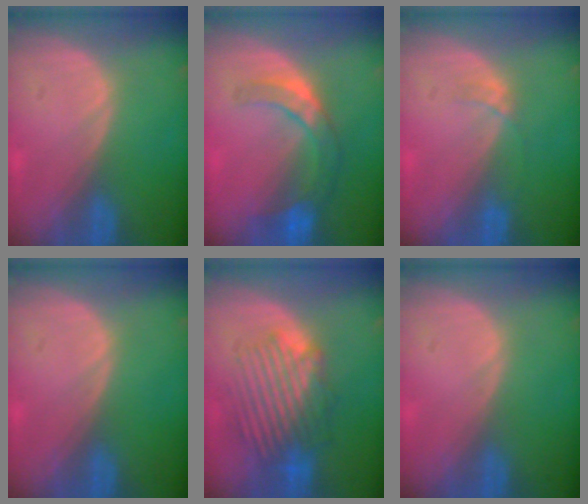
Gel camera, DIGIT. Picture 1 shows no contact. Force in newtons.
{"total": 7.5, "press": 6.7, "slide": 3.5}
{"total": 1.3, "press": 1.3, "slide": 0.1}
{"total": 0.0}
{"total": 8.5, "press": 8.2, "slide": 2.5}
{"total": 0.0}